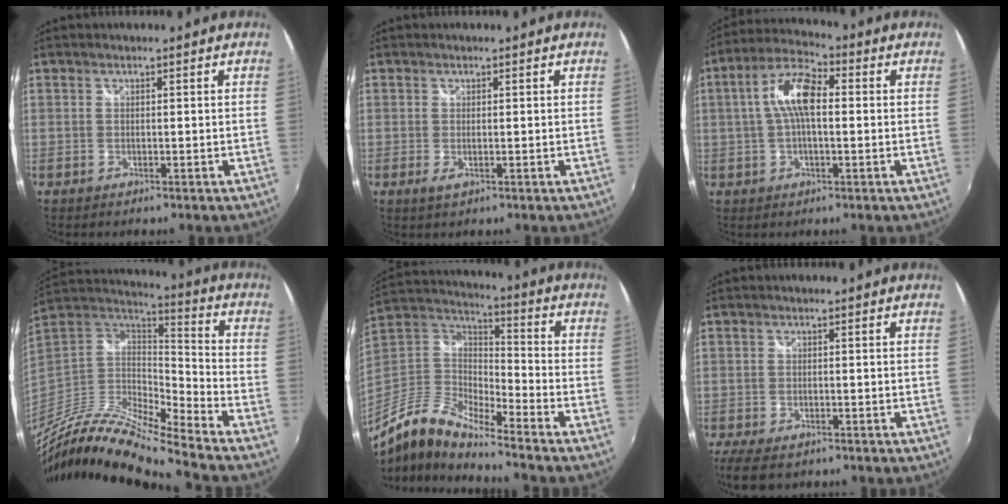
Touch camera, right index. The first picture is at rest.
{"total": 1.6, "force": [-0.4, 0.6, 1.4], "torque": [-0.029, -0.004, -0.005]}
{"total": 9.2, "force": [0.8, 3.7, 8.4], "torque": [-0.169, 0.023, 0.010]}
{"total": 19.9, "force": [-16.3, 1.4, 11.2], "torque": [-0.211, -0.039, -0.319]}
{"total": 13.1, "force": [-9.6, 2.9, 8.5], "torque": [-0.172, -0.005, -0.200]}
{"total": 6.2, "force": [-4.4, 2.7, 3.5], "torque": [-0.086, -0.026, -0.077]}